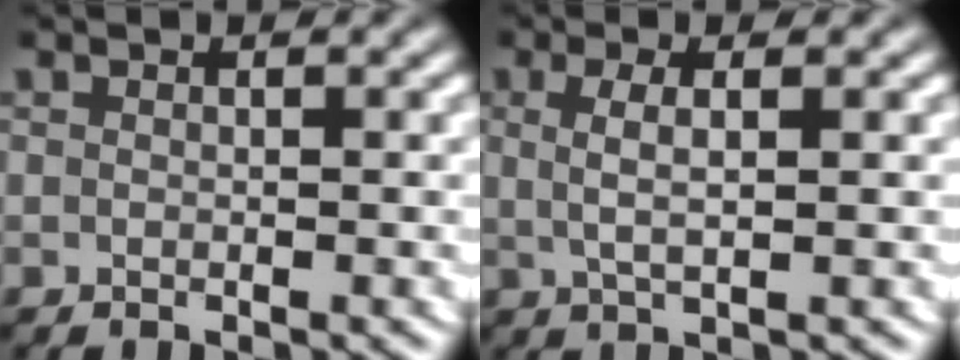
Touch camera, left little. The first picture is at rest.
{"total": 2.6, "force": [0.6, 0.5, 2.4], "torque": [-0.046, 0.001, 0.017]}